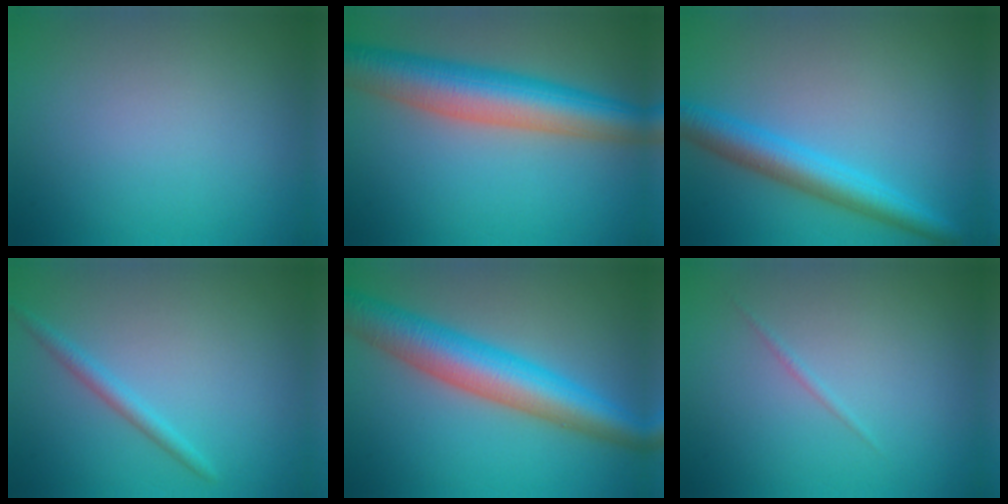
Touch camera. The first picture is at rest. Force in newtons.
{"total": 8.5, "press": 8.4, "slide": 0.4}
{"total": 4.8, "press": 4.8, "slide": 0.2}
{"total": 1.7, "press": 1.7, "slide": 0.1}
{"total": 7.9, "press": 7.9, "slide": 0.2}
{"total": 0.6, "press": 0.6, "slide": 0.0}